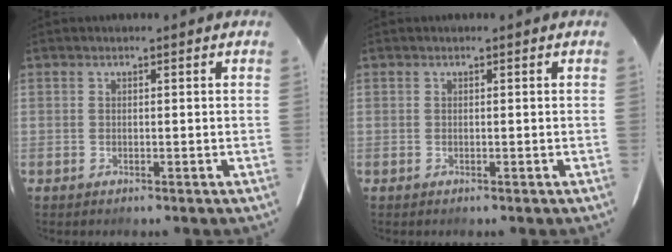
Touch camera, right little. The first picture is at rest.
{"total": 0.0}